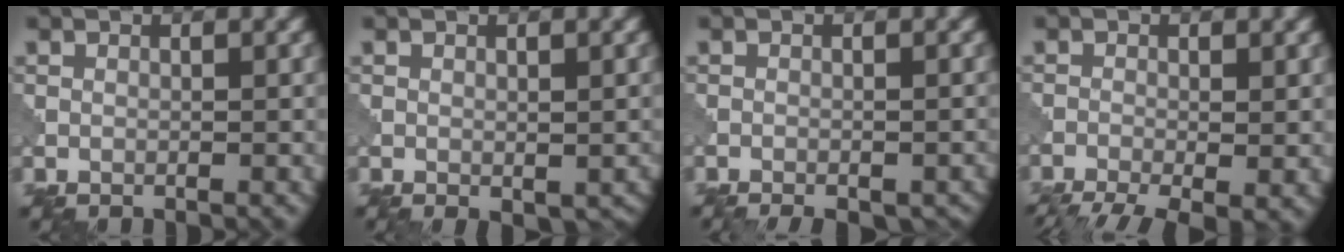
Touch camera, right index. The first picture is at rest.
{"total": 1.5, "force": [-0.2, 0.9, 1.2], "torque": [-0.017, -0.009, 0.001]}
{"total": 4.6, "force": [-3.6, 1.7, 2.3], "torque": [-0.028, -0.007, -0.040]}
{"total": 6.2, "force": [-4.0, 1.7, 4.4], "torque": [-0.077, -0.020, -0.070]}